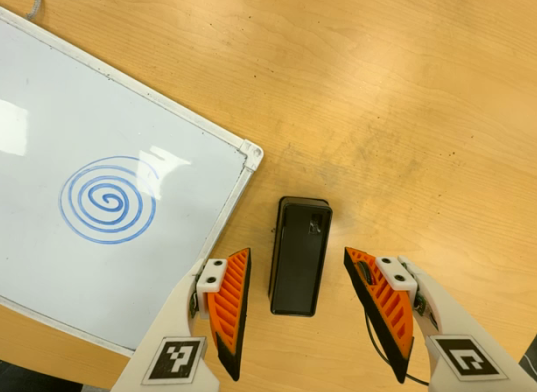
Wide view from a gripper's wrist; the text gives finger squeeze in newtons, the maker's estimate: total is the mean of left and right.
{"total": 0.0}